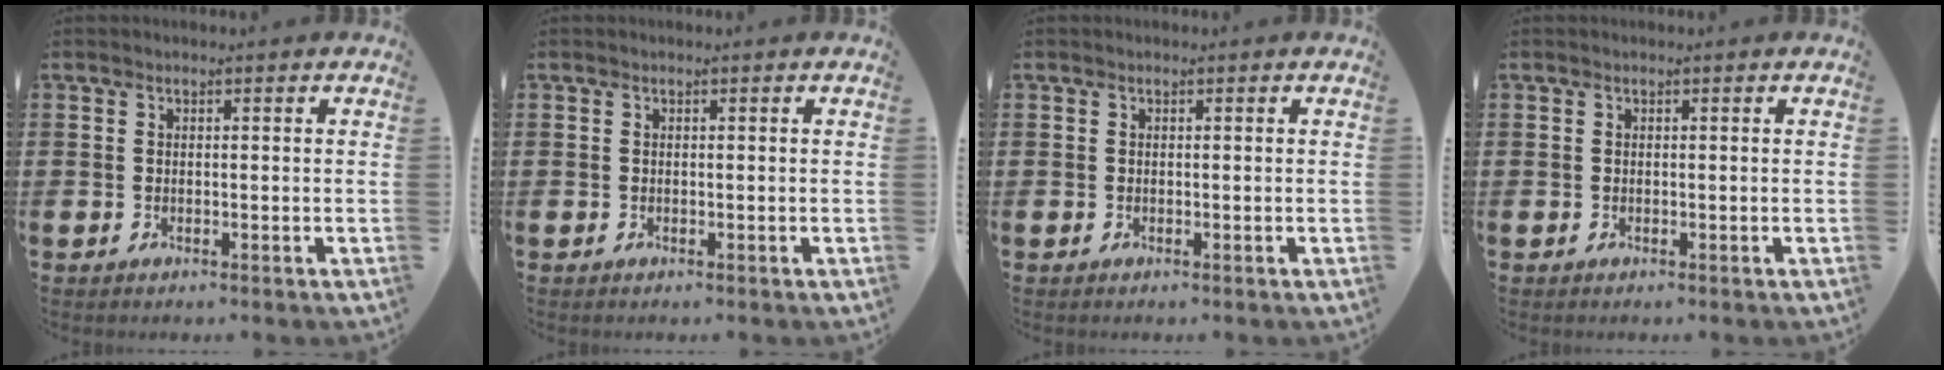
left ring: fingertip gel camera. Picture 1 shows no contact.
{"total": 0.0}
{"total": 0.0}
{"total": 0.0}